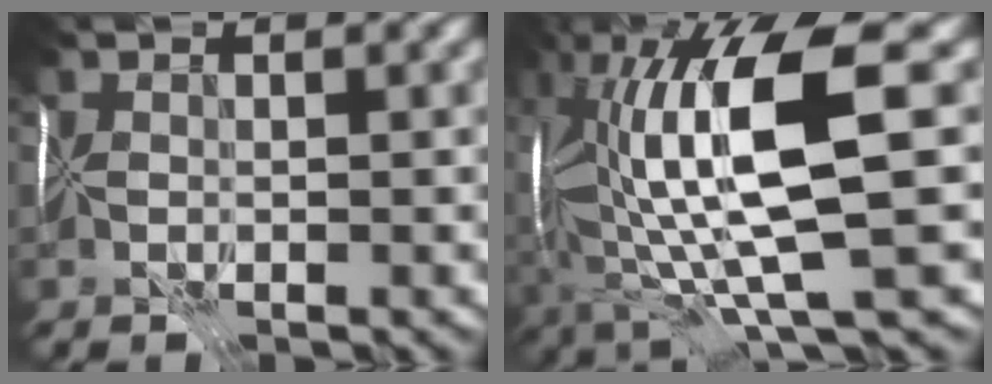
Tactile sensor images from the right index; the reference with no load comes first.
{"total": 11.8, "force": [0.8, 2.1, 11.6], "torque": [-0.196, -0.012, 0.021]}